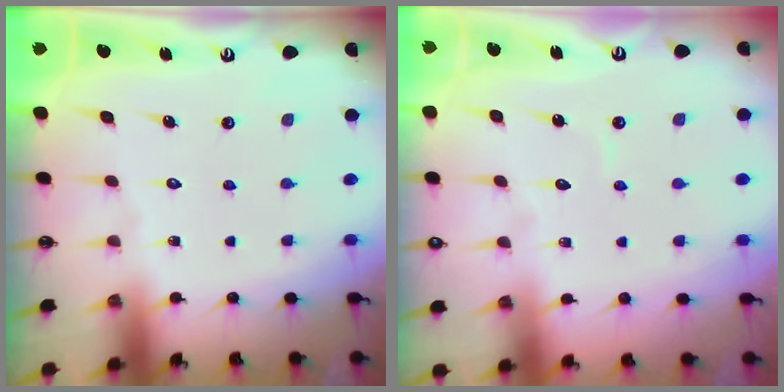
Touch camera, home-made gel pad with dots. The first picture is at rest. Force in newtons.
{"total": 3.7, "press": 3.7, "slide": 0.1}